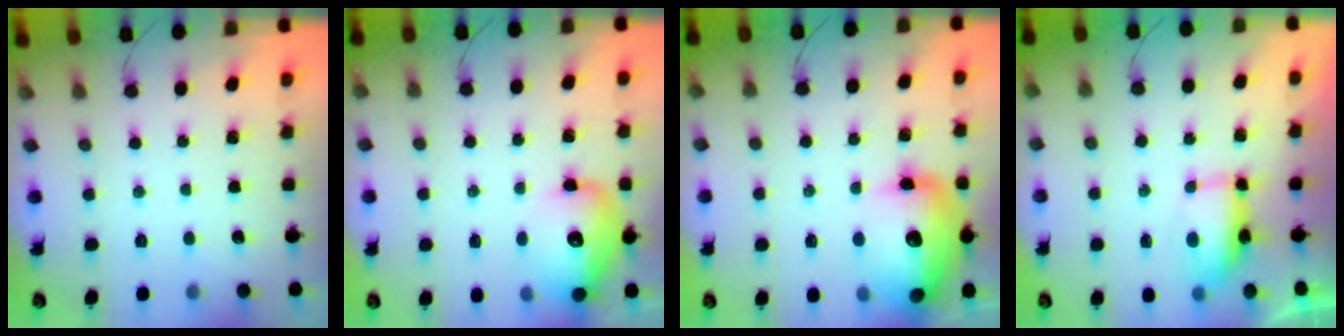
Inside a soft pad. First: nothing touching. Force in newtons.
{"total": 14.3, "press": 13.9, "slide": 3.1}
{"total": 20.0, "press": 19.6, "slide": 3.9}
{"total": 14.3, "press": 9.6, "slide": 10.6}